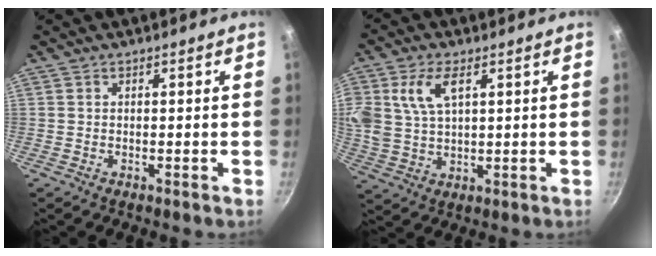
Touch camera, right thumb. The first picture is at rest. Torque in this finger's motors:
{"motor_torque": [-0.45, 1.02, 0.53, 0.67, 0.13]}